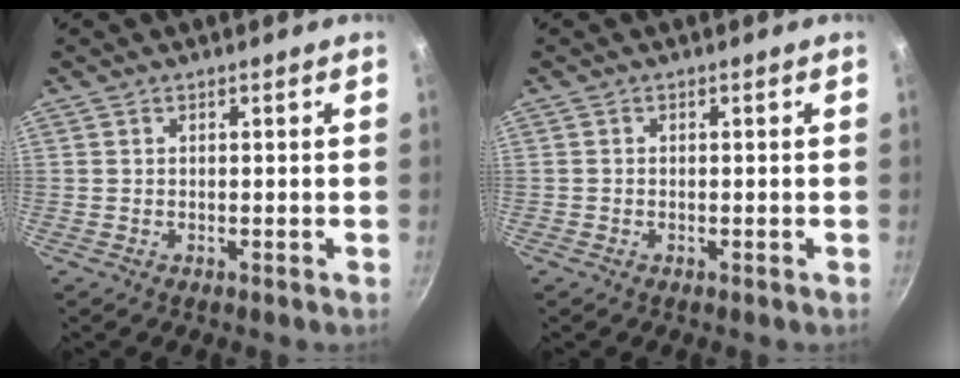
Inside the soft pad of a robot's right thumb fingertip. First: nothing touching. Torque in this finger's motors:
{"motor_torque": [-0.12, 0.06, -0.35, 0.18, 0.02]}